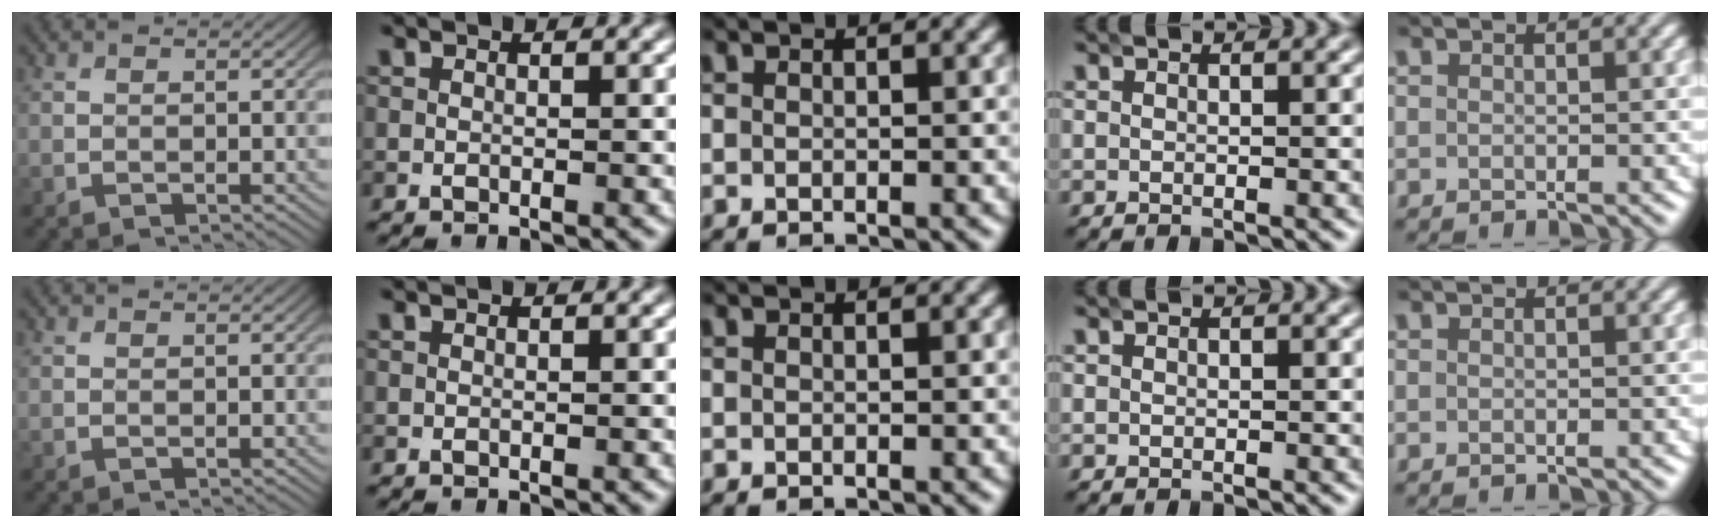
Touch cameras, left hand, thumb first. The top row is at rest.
{}